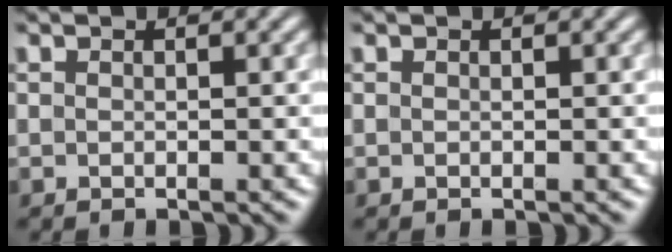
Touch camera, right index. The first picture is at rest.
{"total": 0.0}